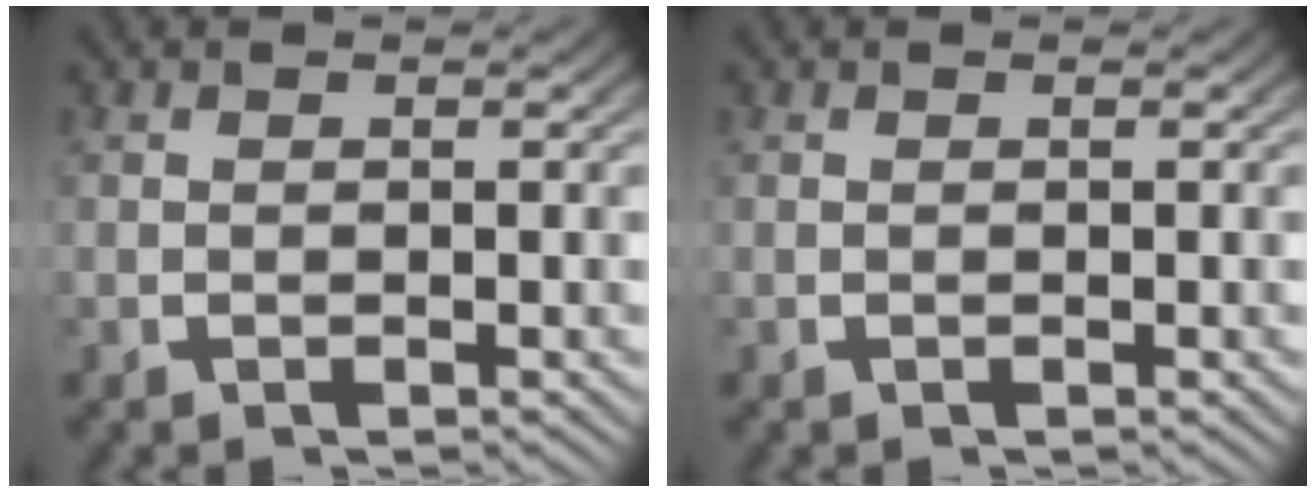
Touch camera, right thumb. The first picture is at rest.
{"total": 0.0}